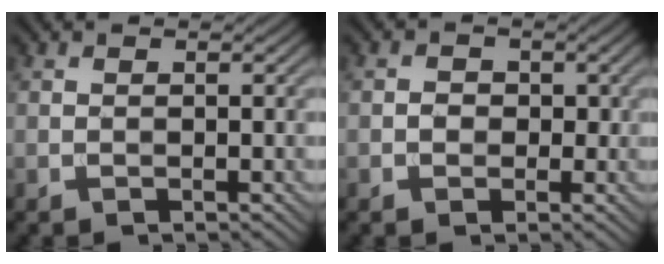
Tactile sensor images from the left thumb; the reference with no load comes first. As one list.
[{"total": 1.8, "force": [-0.2, 1.6, 0.7], "torque": [-0.004, -0.004, -0.007]}]